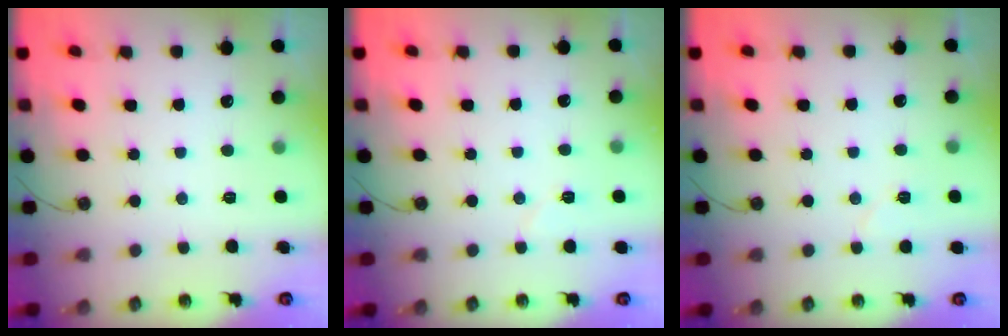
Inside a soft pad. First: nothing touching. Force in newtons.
{"total": 4.2, "press": 4.1, "slide": 1.2}
{"total": 4.5, "press": 4.5, "slide": 0.5}